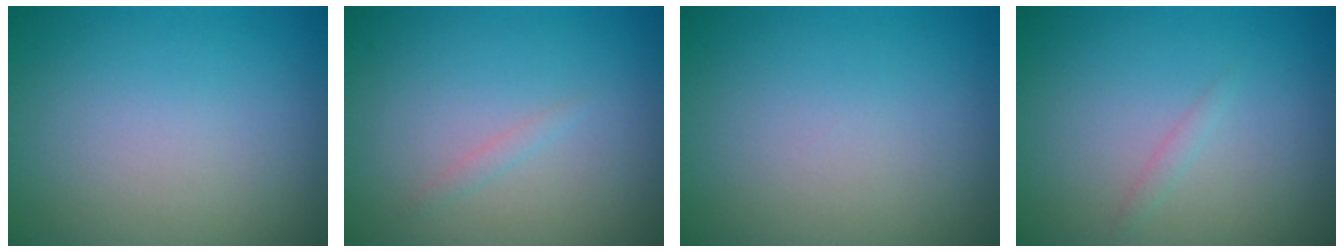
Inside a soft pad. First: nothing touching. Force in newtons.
{"total": 0.7, "press": 0.7, "slide": 0.1}
{"total": 0.0}
{"total": 0.7, "press": 0.7, "slide": 0.0}